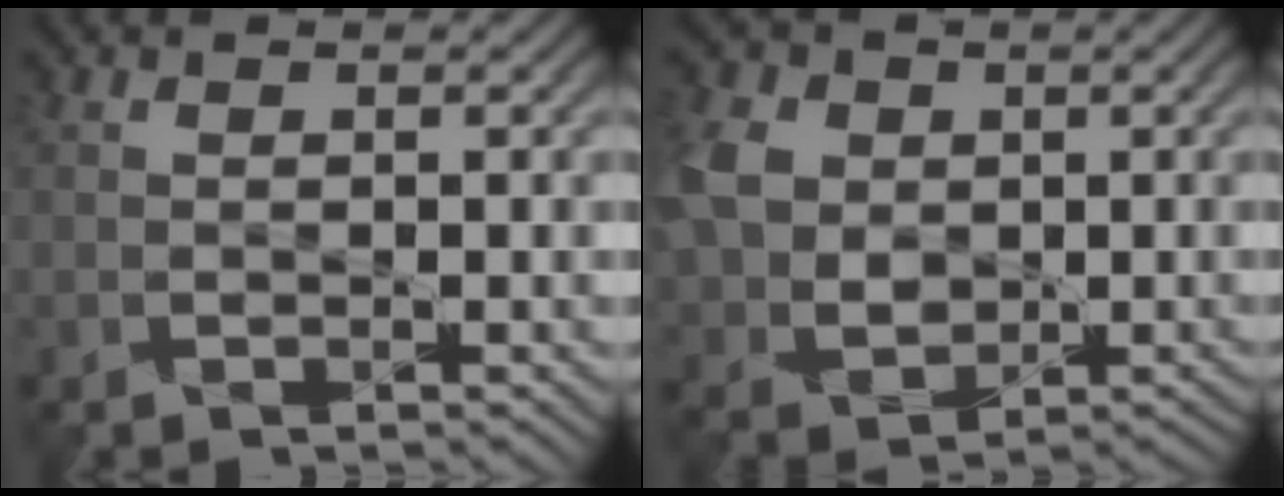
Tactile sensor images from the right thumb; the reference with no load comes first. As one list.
[{"total": 7.4, "force": [1.6, 6.0, 4.0], "torque": [-0.124, 0.010, 0.029]}]